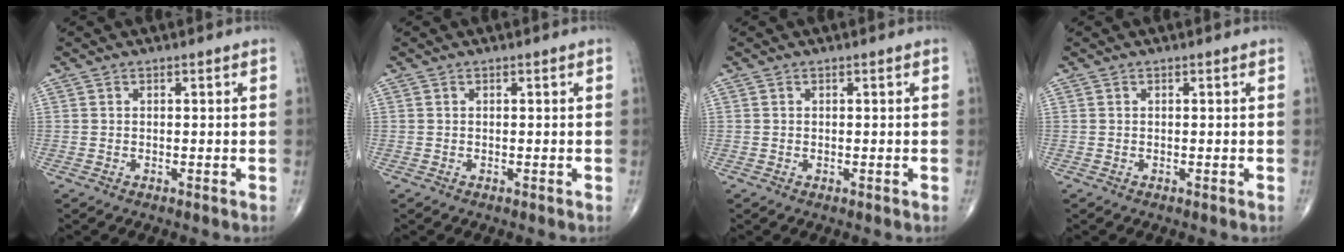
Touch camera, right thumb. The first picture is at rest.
{"total": 0.0}
{"total": 0.0}
{"total": 0.0}